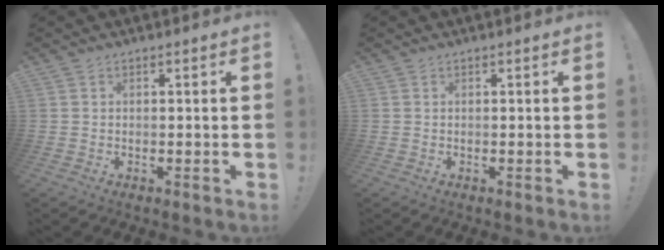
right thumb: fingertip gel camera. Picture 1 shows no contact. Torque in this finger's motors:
{"motor_torque": [-0.12, -0.16, -0.19, 0.11, -0.03]}